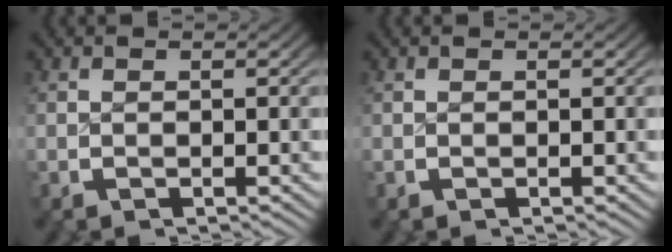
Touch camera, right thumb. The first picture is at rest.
{"total": 0.0}